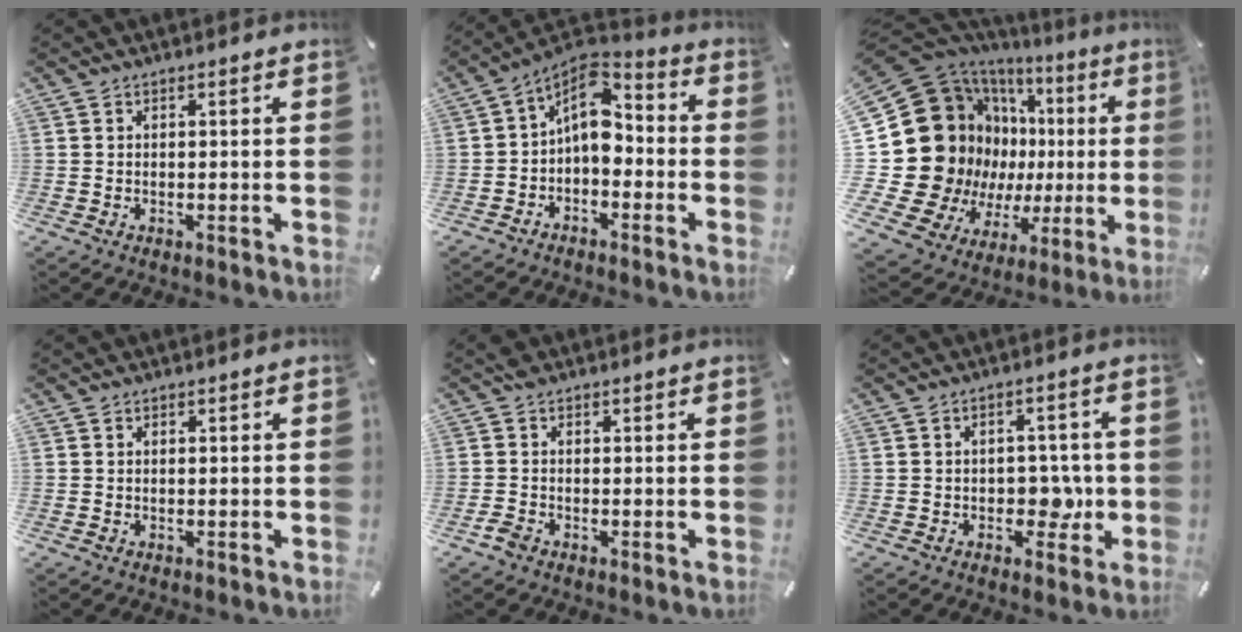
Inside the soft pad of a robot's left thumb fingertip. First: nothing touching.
{"total": 9.1, "force": [0.3, 6.2, 6.6], "torque": [-0.123, -0.011, 0.001]}
{"total": 32.0, "force": [2.7, 22.9, 22.2], "torque": [-0.394, -0.074, 0.114]}
{"total": 0.6, "force": [0.3, 0.4, -0.2], "torque": [0.007, 0.005, 0.005]}
{"total": 2.6, "force": [0.3, 2.4, 0.9], "torque": [-0.017, 0.006, 0.008]}
{"total": 6.4, "force": [-0.8, 4.5, 4.5], "torque": [-0.046, -0.002, -0.015]}